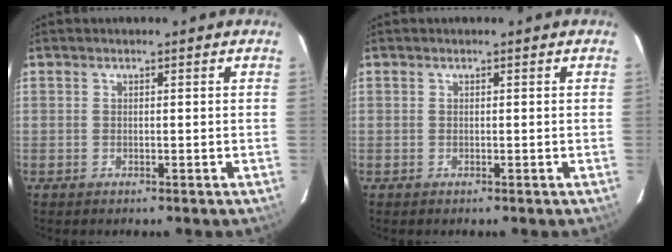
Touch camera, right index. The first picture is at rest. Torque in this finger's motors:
{"motor_torque": [0.00, 0.00, 0.00, 0.00]}